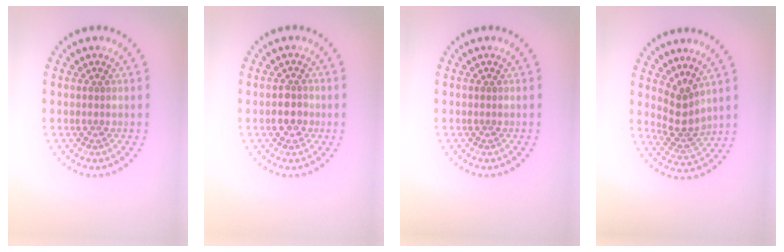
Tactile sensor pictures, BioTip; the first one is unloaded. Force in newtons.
{"total": 1.7, "press": 1.7, "slide": 0.3}
{"total": 0.0}
{"total": 2.6, "press": 1.8, "slide": 1.9}